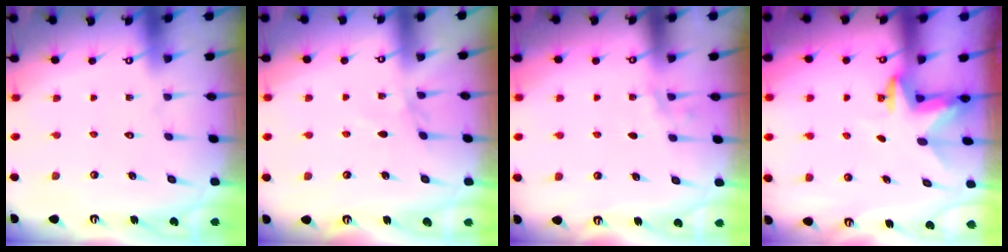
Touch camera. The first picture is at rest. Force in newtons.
{"total": 2.1, "press": 2.0, "slide": 0.4}
{"total": 2.7, "press": 2.4, "slide": 1.4}
{"total": 2.8, "press": 2.7, "slide": 0.7}